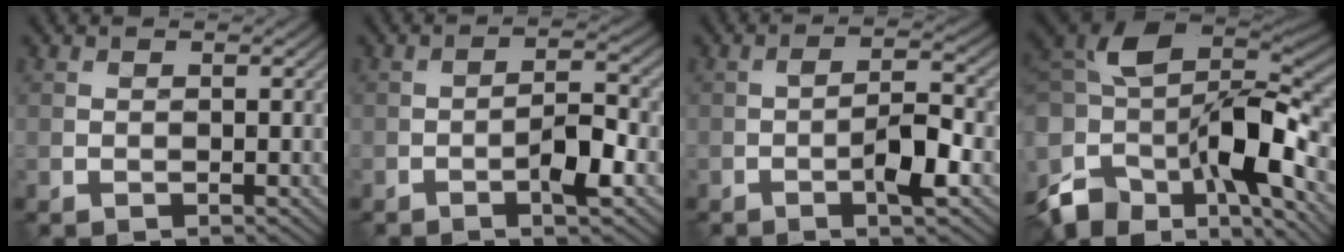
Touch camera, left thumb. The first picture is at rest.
{"total": 4.7, "force": [-2.1, 1.2, 4.0], "torque": [-0.067, 0.008, -0.042]}
{"total": 5.4, "force": [-2.2, 1.4, 4.7], "torque": [-0.083, 0.009, -0.043]}
{"total": 15.2, "force": [-4.0, 8.0, 12.2], "torque": [-0.251, 0.005, -0.083]}